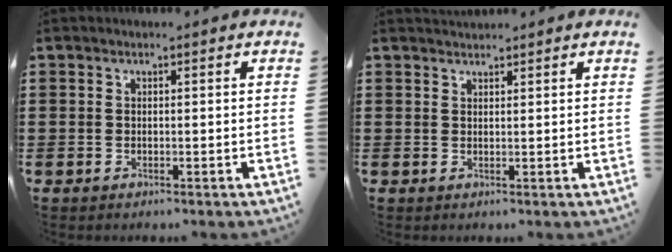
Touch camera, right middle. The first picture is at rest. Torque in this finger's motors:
{"motor_torque": [-0.47, -0.47, 0.00, 0.00]}